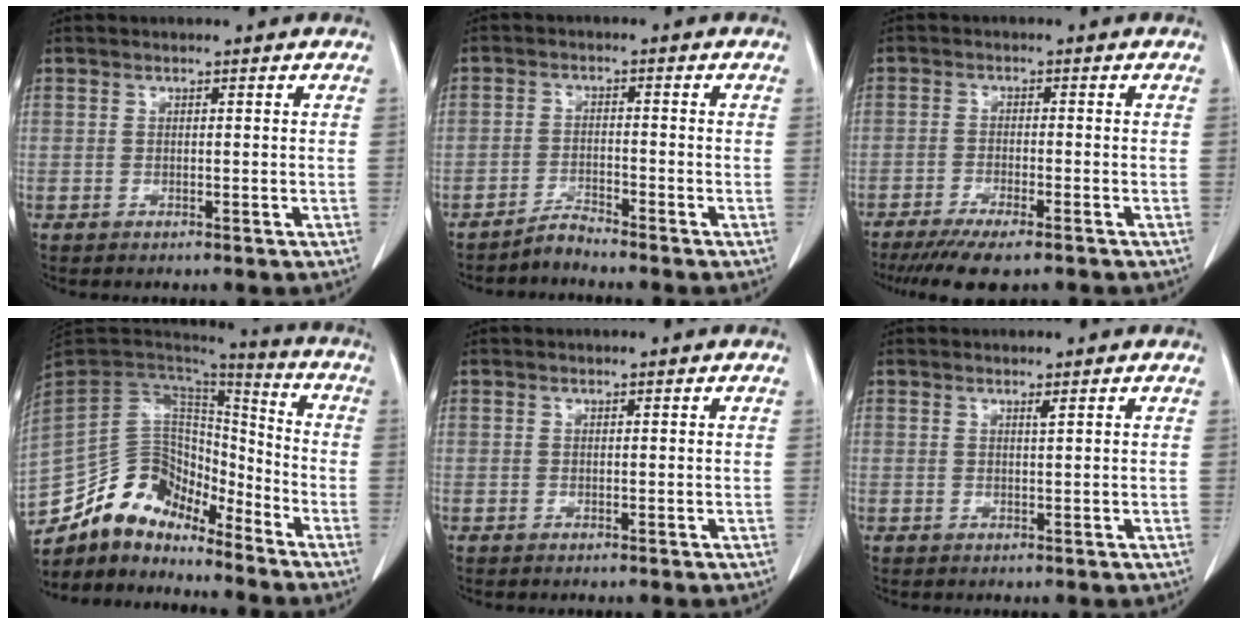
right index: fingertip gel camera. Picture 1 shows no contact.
{"total": 2.2, "force": [-2.2, 0.0, -0.1], "torque": [0.009, -0.008, -0.041]}
{"total": 9.4, "force": [-7.5, 1.3, 5.6], "torque": [-0.080, -0.018, -0.116]}
{"total": 14.7, "force": [-12.4, 6.6, 4.5], "torque": [-0.069, 0.065, -0.227]}
{"total": 0.0}
{"total": 0.6, "force": [0.4, -0.2, 0.5], "torque": [-0.016, -0.005, 0.011]}